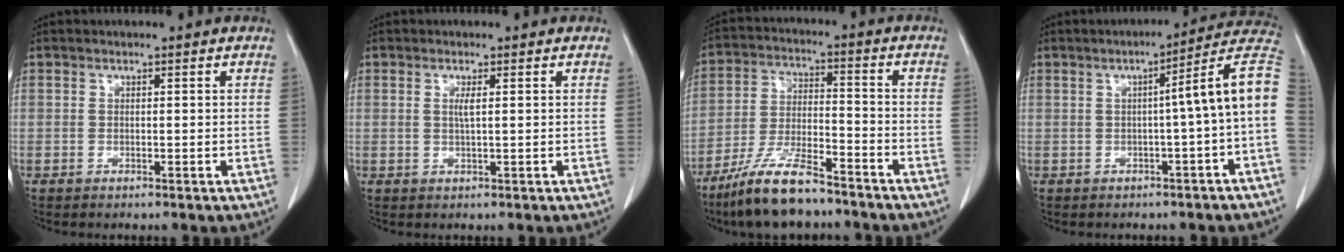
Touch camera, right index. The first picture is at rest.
{"total": 1.5, "force": [0.3, -0.1, 1.4], "torque": [-0.033, 0.000, 0.005]}
{"total": 12.0, "force": [-9.4, 2.2, 7.1], "torque": [-0.142, -0.019, -0.173]}
{"total": 9.6, "force": [-0.5, -1.1, 9.5], "torque": [-0.112, 0.027, -0.015]}